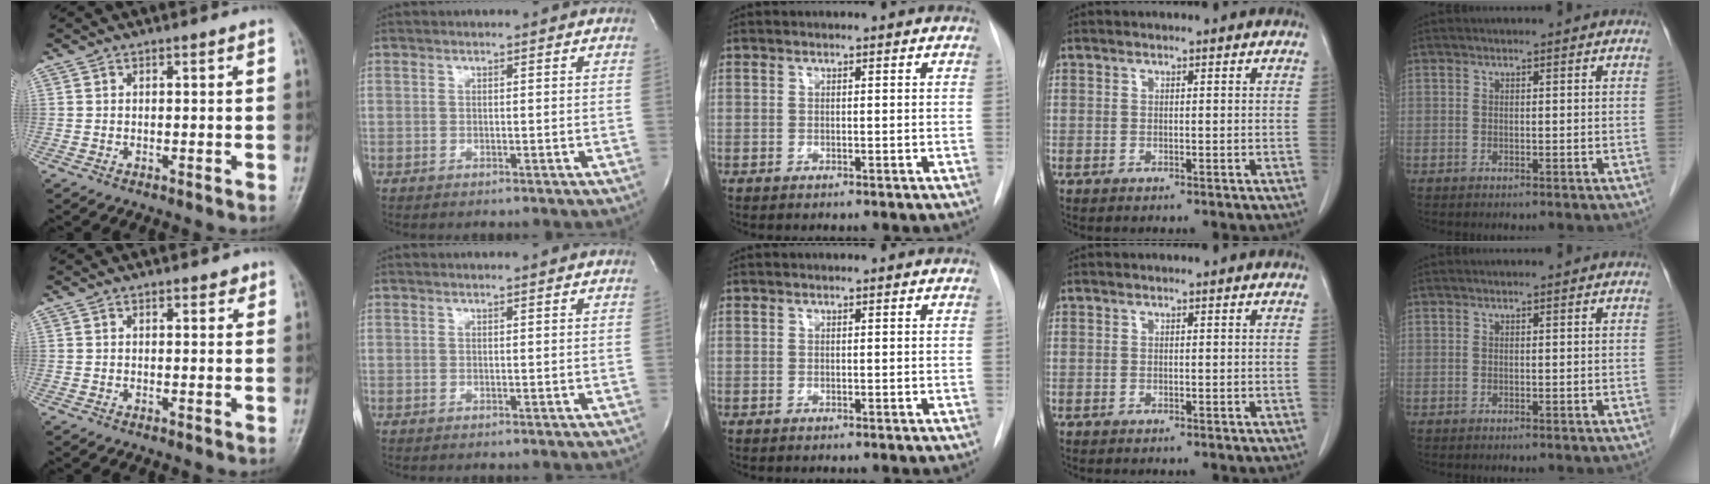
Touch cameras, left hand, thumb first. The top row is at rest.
{"thumb": {"total": 2.3, "force": [1.6, 1.2, 1.2], "torque": [-0.002, -0.006, 0.017]}, "index": {"total": 1.1, "force": [1.0, -0.1, 0.4], "torque": [-0.007, 0.004, 0.015]}}